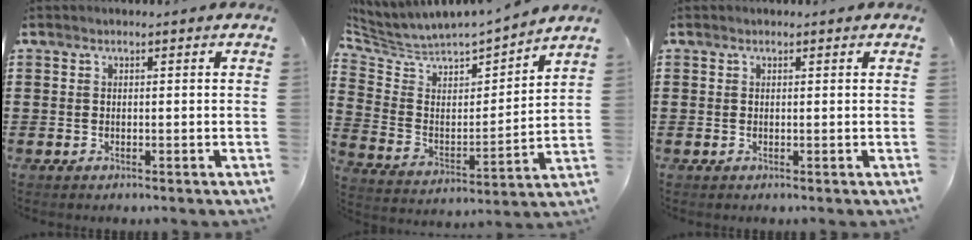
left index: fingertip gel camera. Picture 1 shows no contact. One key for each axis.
{"total": 3.2, "fx": 2.8, "fy": 1.4, "fz": 0.3, "tx": -0.035, "ty": -0.036, "tz": 0.038}
{"total": 0.0}